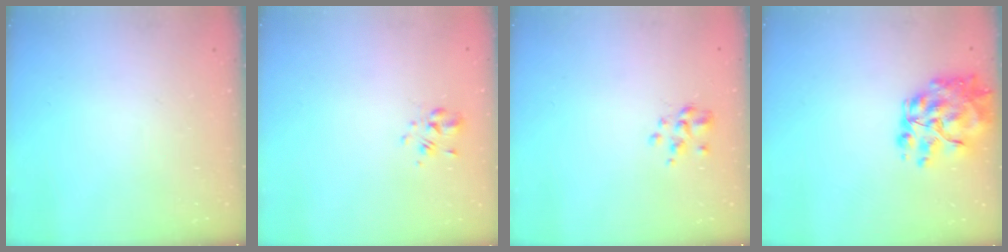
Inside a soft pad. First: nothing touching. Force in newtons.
{"total": 2.0, "press": 1.9, "slide": 0.7}
{"total": 2.7, "press": 2.6, "slide": 0.6}
{"total": 13.6, "press": 13.1, "slide": 3.9}